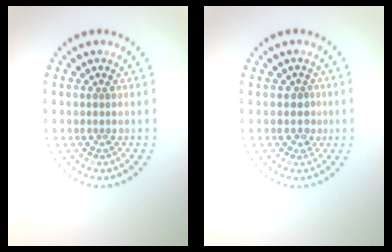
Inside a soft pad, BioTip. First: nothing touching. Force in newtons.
{"total": 1.5, "press": 1.2, "slide": 0.9}